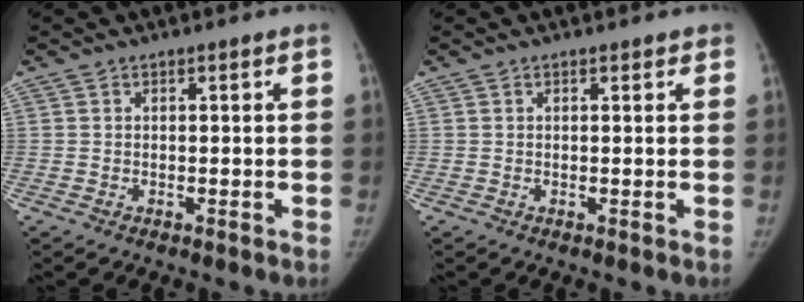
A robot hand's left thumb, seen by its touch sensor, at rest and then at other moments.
{"total": 0.7, "force": [0.5, 0.4, 0.2], "torque": [0.001, -0.003, 0.004]}